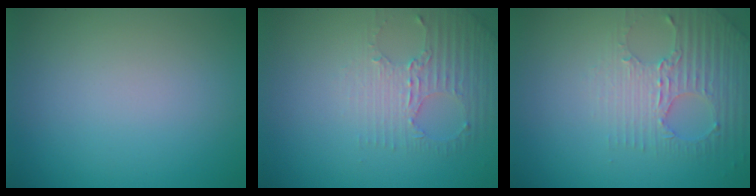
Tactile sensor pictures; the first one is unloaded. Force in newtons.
{"total": 2.8, "press": 2.4, "slide": 1.4}
{"total": 2.8, "press": 2.7, "slide": 0.9}